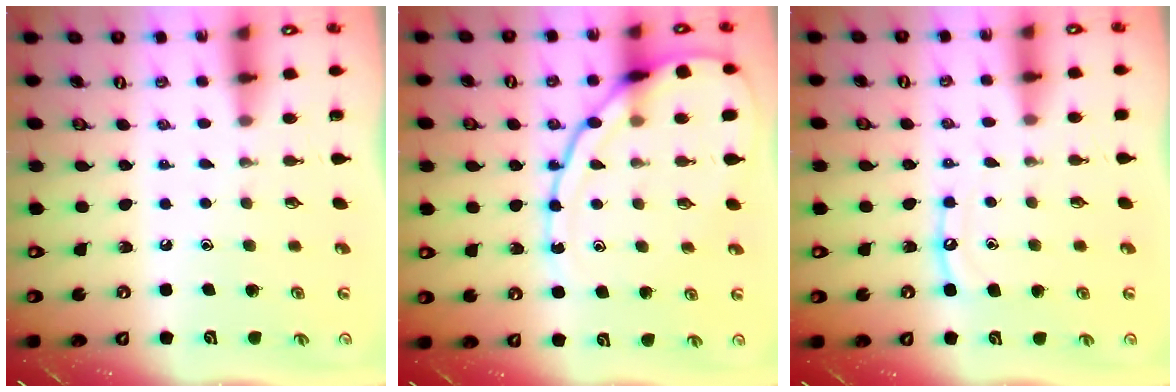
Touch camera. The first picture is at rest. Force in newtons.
{"total": 15.9, "press": 15.8, "slide": 1.4}
{"total": 7.3, "press": 7.3, "slide": 0.6}